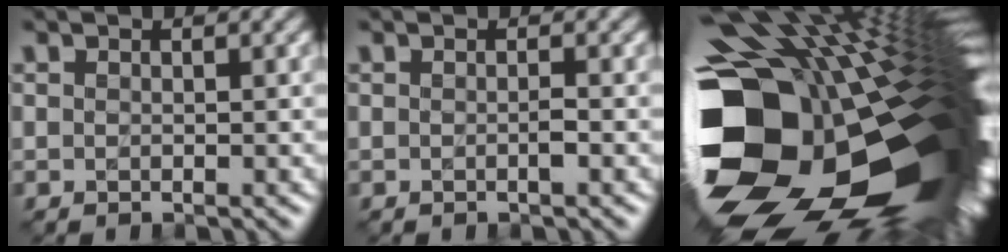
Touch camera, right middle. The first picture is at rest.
{"total": 0.9, "force": [-0.3, -0.1, 0.8], "torque": [-0.015, 0.001, -0.005]}
{"total": 21.0, "force": [-4.2, 12.9, 16.0], "torque": [-0.280, -0.010, -0.074]}